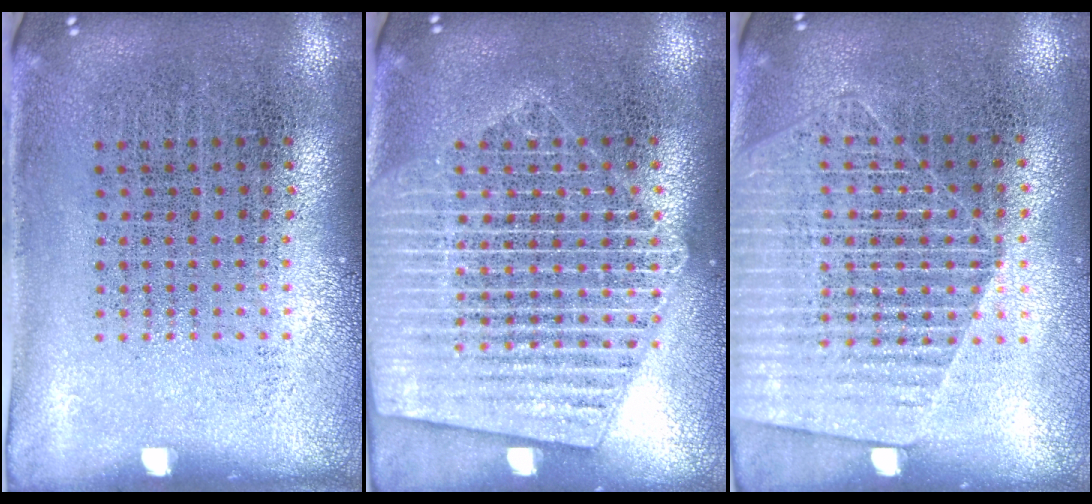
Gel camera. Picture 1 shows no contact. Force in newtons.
{"total": 4.0, "press": 3.9, "slide": 0.4}
{"total": 1.7, "press": 1.6, "slide": 0.7}